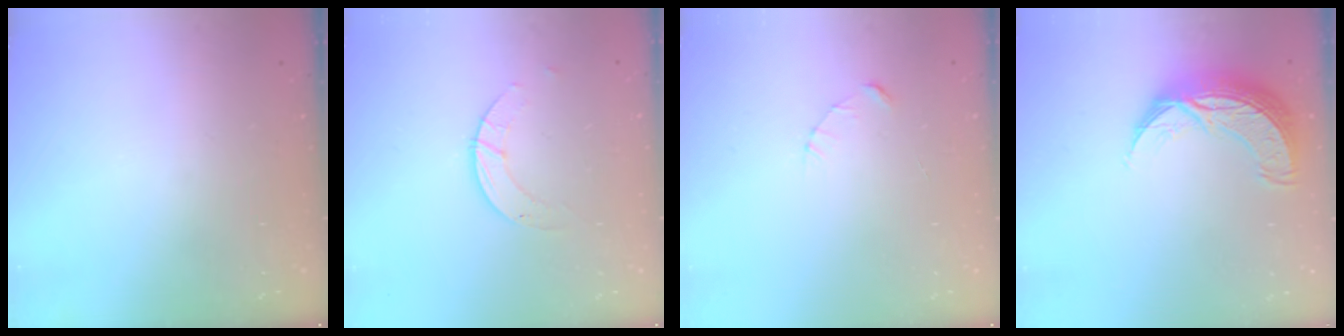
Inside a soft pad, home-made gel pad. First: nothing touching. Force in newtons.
{"total": 2.8, "press": 2.8, "slide": 0.3}
{"total": 2.3, "press": 2.3, "slide": 0.3}
{"total": 10.8, "press": 10.7, "slide": 1.0}